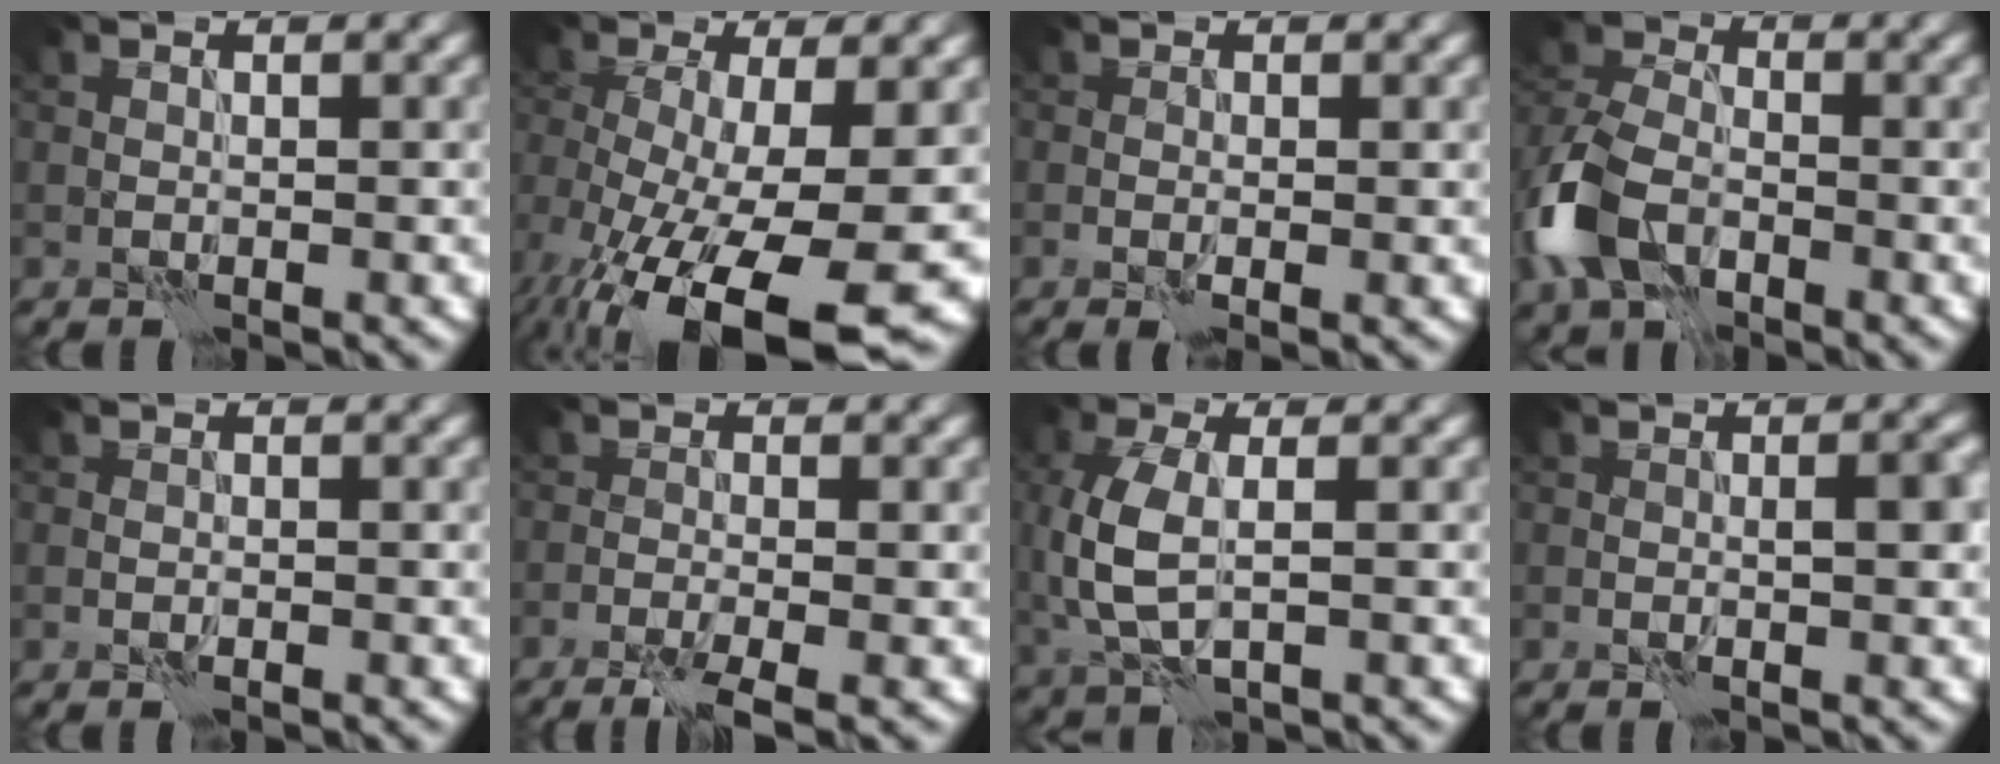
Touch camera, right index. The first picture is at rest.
{"total": 13.3, "force": [-5.8, 5.0, 10.9], "torque": [-0.187, -0.042, -0.089]}
{"total": 1.2, "force": [-0.2, 0.5, 1.1], "torque": [-0.022, -0.004, -0.005]}
{"total": 7.5, "force": [-3.4, 4.7, 4.8], "torque": [-0.112, 0.002, -0.081]}
{"total": 0.5, "force": [-0.2, 0.3, 0.3], "torque": [-0.005, 0.001, -0.005]}
{"total": 3.6, "force": [-2.4, 0.6, 2.7], "torque": [-0.048, -0.002, -0.049]}
{"total": 5.3, "force": [0.0, 2.7, 4.6], "torque": [-0.124, -0.002, 0.003]}
{"total": 1.8, "force": [-0.2, 0.3, 1.7], "torque": [-0.025, 0.001, -0.005]}